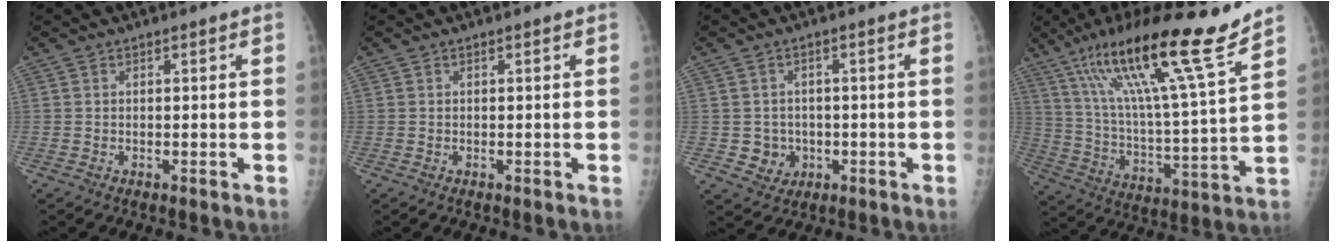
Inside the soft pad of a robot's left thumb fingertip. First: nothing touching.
{"total": 0.0}
{"total": 4.5, "force": [-0.8, 4.2, 1.2], "torque": [0.004, 0.007, -0.004]}
{"total": 22.7, "force": [15.5, 1.4, 16.6], "torque": [-0.266, -0.056, 0.269]}